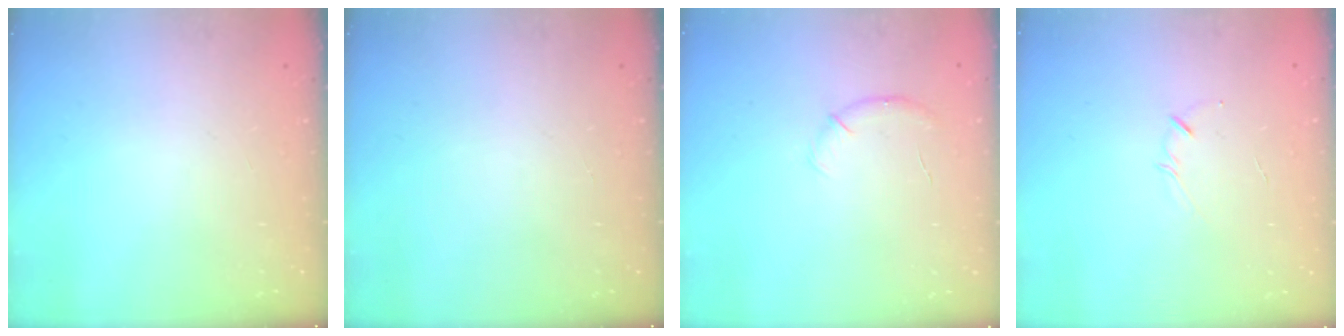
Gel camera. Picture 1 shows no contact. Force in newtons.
{"total": 0.0}
{"total": 7.3, "press": 7.0, "slide": 2.1}
{"total": 2.4, "press": 2.3, "slide": 0.5}